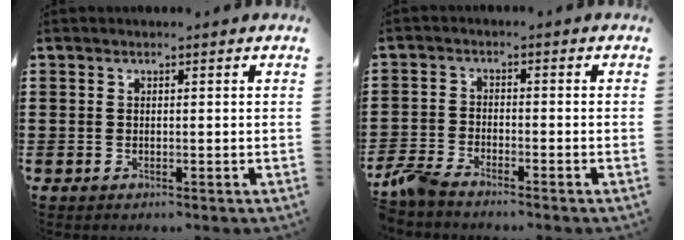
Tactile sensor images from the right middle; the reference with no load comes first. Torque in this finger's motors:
{"motor_torque": [2.14, 0.00, 0.23, 0.21]}